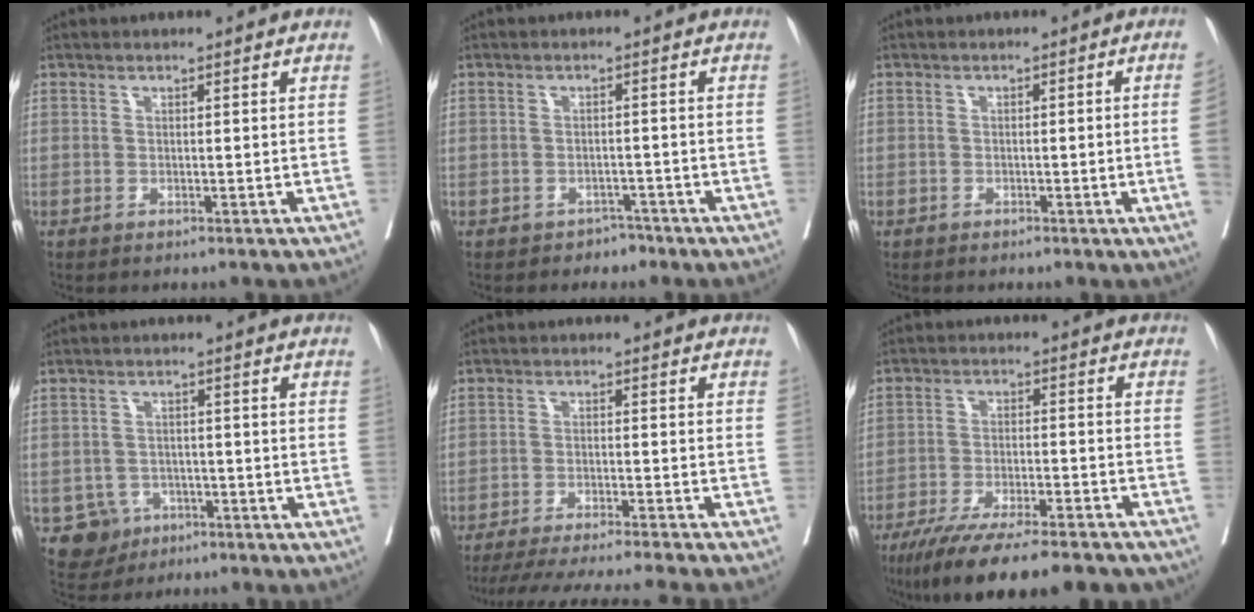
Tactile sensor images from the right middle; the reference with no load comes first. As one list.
[{"total": 1.4, "force": [-1.2, 0.8, -0.2], "torque": [0.002, 0.005, -0.020]}, {"total": 3.1, "force": [-0.5, -1.1, 2.9], "torque": [-0.038, 0.001, -0.008]}, {"total": 4.1, "force": [-1.9, 3.6, 0.4], "torque": [-0.003, 0.009, -0.026]}, {"total": 15.5, "force": [-13.9, -1.9, 6.6], "torque": [-0.093, -0.040, -0.205]}, {"total": 17.6, "force": [-14.2, 2.4, 10.1], "torque": [-0.139, -0.022, -0.217]}]